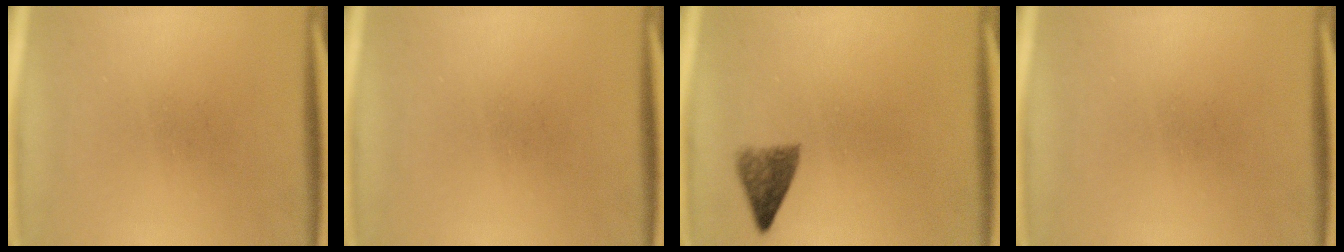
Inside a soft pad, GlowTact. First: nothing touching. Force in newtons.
{"total": 0.0}
{"total": 3.5}
{"total": 0.0}